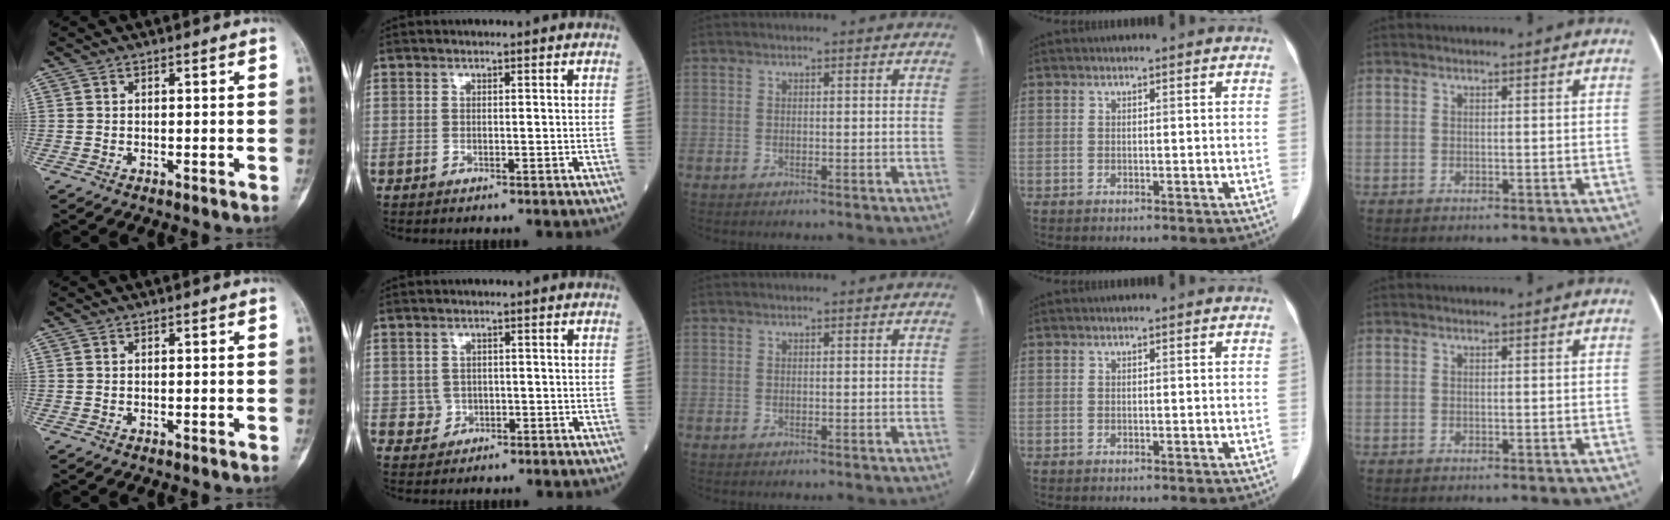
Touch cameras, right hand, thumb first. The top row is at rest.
{"index": {"total": 2.2, "force": [-0.1, 2.1, 0.5], "torque": [-0.004, 0.004, 0.002]}}